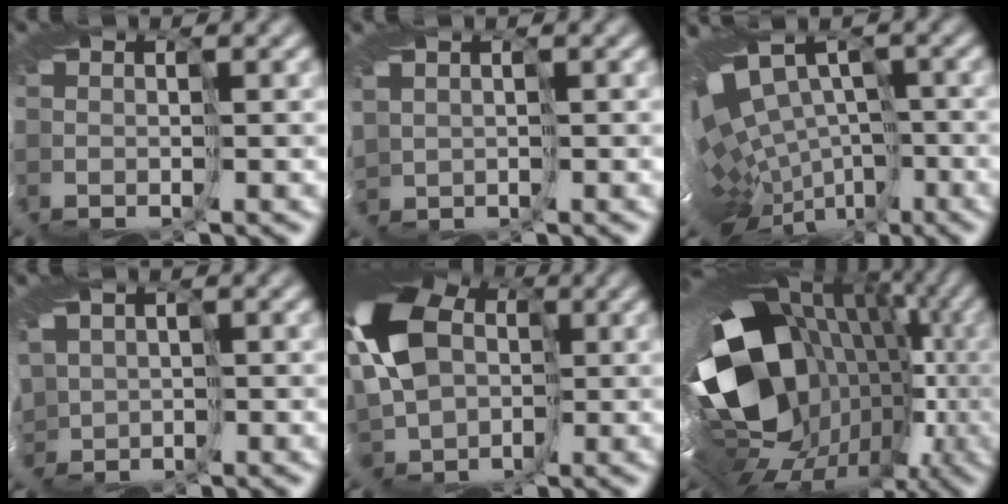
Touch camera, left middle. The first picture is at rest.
{"total": 2.4, "force": [1.3, 1.9, -0.4], "torque": [-0.014, -0.006, 0.028]}
{"total": 11.5, "force": [-1.9, 7.3, 8.6], "torque": [-0.141, 0.016, 0.001]}
{"total": 3.9, "force": [1.1, 3.4, 1.6], "torque": [-0.063, -0.017, 0.017]}
{"total": 10.3, "force": [2.1, 7.5, 6.6], "torque": [-0.133, 0.000, 0.016]}
{"total": 17.1, "force": [1.2, 12.5, 11.6], "torque": [-0.192, -0.024, 0.001]}